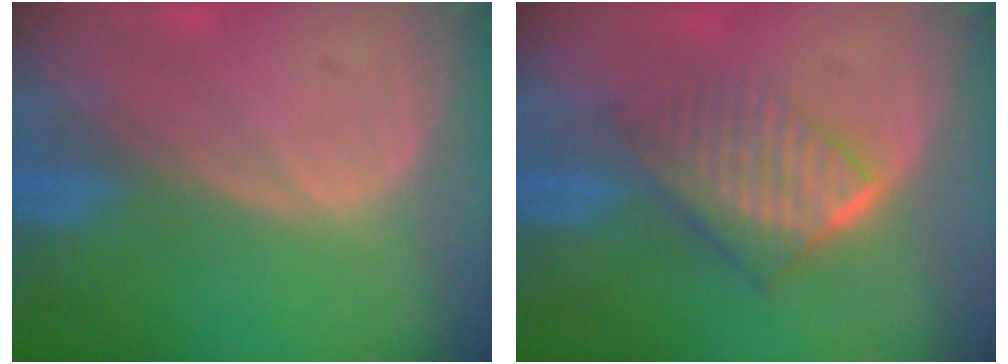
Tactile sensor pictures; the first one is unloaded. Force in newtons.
{"total": 6.6, "press": 5.9, "slide": 3.0}